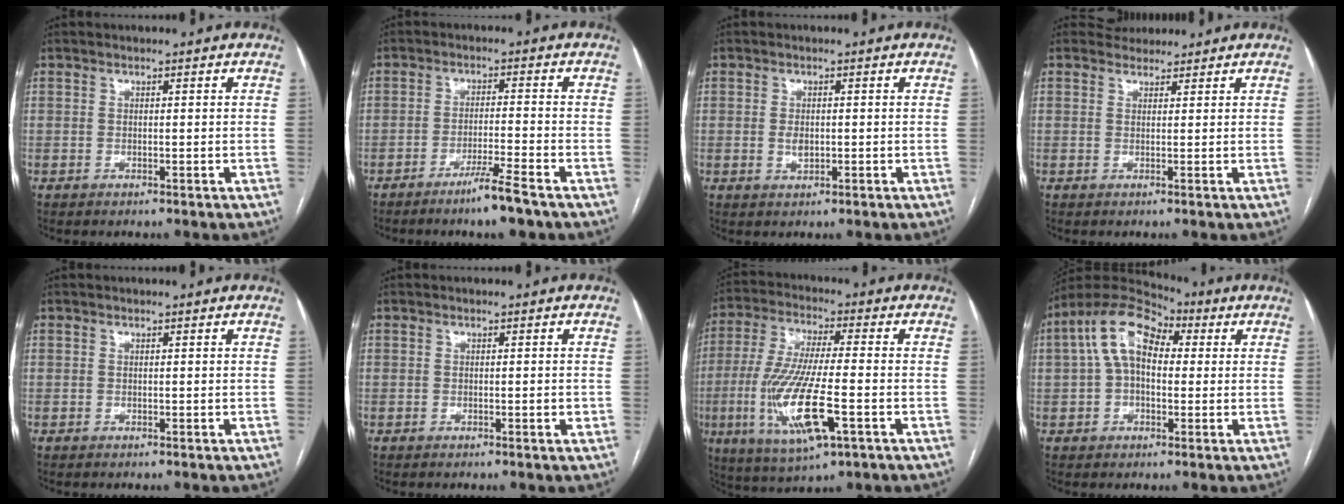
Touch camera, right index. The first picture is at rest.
{"total": 5.6, "force": [-4.0, -0.5, 3.8], "torque": [-0.067, -0.010, -0.074]}
{"total": 1.9, "force": [-0.1, 1.1, 1.5], "torque": [-0.028, 0.001, 0.000]}
{"total": 1.9, "force": [1.7, 0.8, -0.4], "torque": [0.003, 0.014, 0.025]}
{"total": 0.0}
{"total": 0.9, "force": [-0.2, 0.2, 0.8], "torque": [-0.014, -0.001, -0.003]}
{"total": 15.2, "force": [-4.5, 2.4, 14.3], "torque": [-0.299, -0.023, -0.077]}
{"total": 11.2, "force": [2.6, 6.5, 8.8], "torque": [-0.178, 0.056, 0.040]}